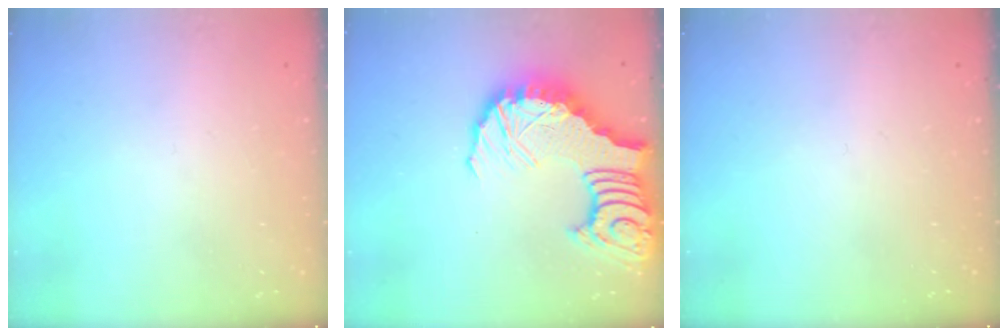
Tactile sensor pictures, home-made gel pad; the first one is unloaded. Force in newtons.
{"total": 16.7, "press": 16.5, "slide": 2.3}
{"total": 0.0}